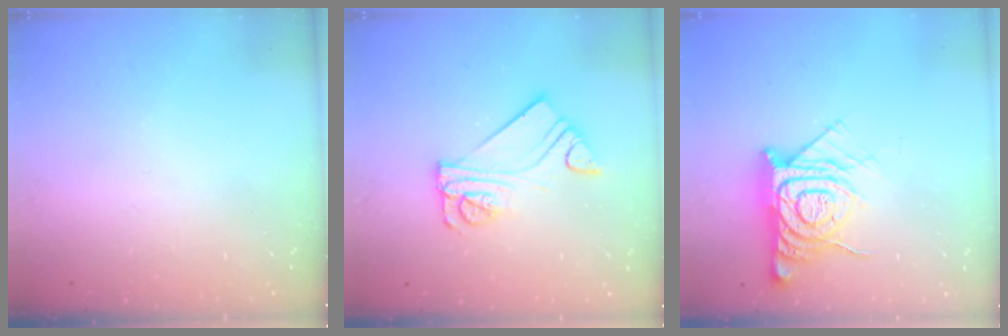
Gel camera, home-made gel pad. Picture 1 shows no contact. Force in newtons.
{"total": 9.3, "press": 9.3, "slide": 0.9}
{"total": 13.0, "press": 13.0, "slide": 1.0}